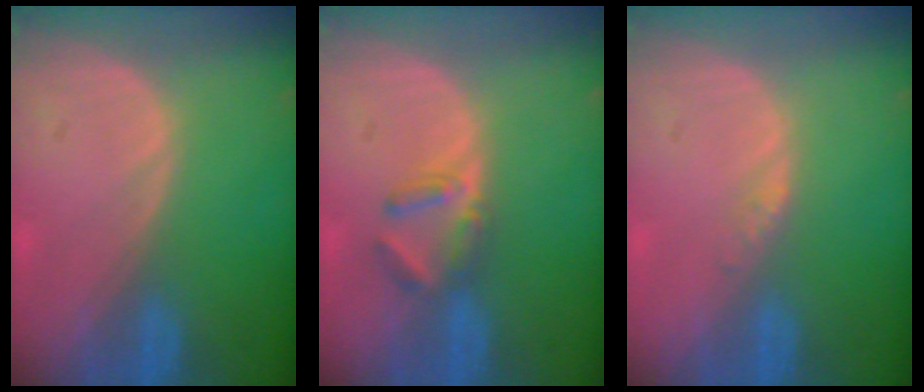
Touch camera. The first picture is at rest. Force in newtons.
{"total": 3.7, "press": 3.6, "slide": 1.0}
{"total": 1.1, "press": 1.1, "slide": 0.1}